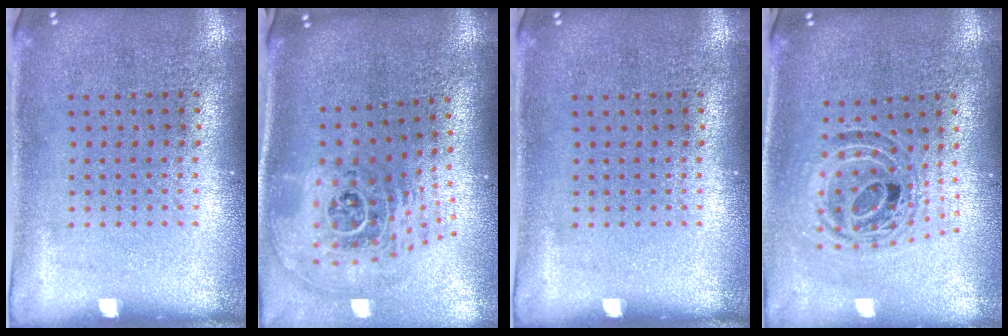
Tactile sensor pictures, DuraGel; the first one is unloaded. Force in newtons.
{"total": 2.7, "press": 1.8, "slide": 2.0}
{"total": 0.0}
{"total": 1.0, "press": 0.9, "slide": 0.2}